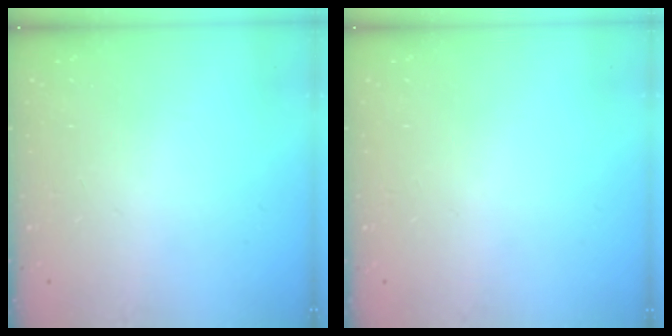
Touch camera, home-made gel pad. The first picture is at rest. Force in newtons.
{"total": 1.7, "press": 1.7, "slide": 0.1}